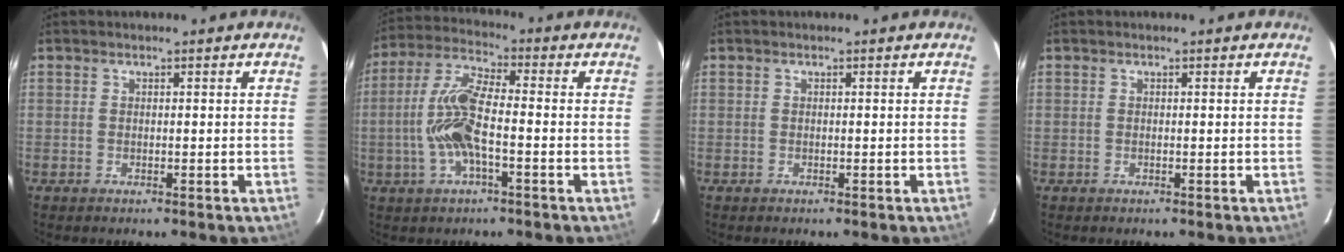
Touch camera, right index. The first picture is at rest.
{"total": 10.0, "force": [-1.9, 2.4, 9.5], "torque": [-0.209, 0.009, -0.039]}
{"total": 0.0}
{"total": 0.0}